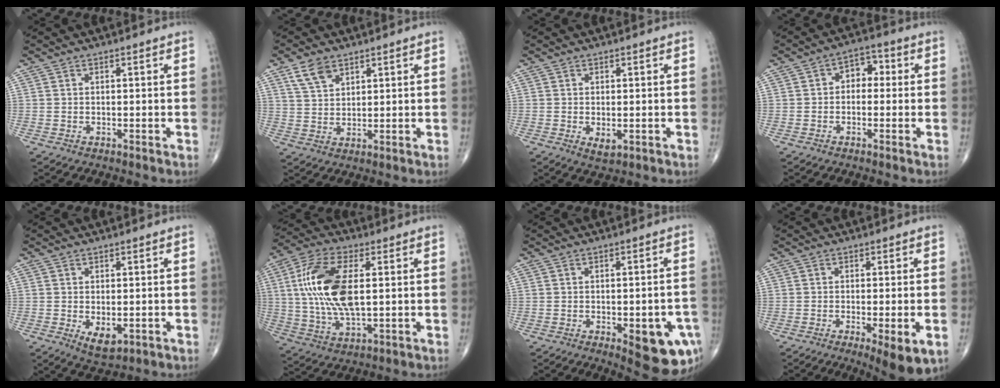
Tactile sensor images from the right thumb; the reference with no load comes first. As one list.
[{"total": 5.2, "force": [3.3, 3.0, 2.8], "torque": [-0.044, -0.015, 0.069]}, {"total": 2.4, "force": [-0.5, 1.3, 2.0], "torque": [-0.030, -0.006, -0.003]}, {"total": 5.1, "force": [0.3, 3.7, 3.6], "torque": [-0.025, 0.020, -0.009]}, {"total": 4.6, "force": [-1.0, 2.5, 3.7], "torque": [-0.057, -0.011, -0.007]}, {"total": 16.8, "force": [2.3, 7.9, 14.6], "torque": [-0.298, 0.000, 0.044]}, {"total": 12.4, "force": [-4.5, 4.8, 10.5], "torque": [-0.110, 0.009, -0.041]}, {"total": 8.3, "force": [-3.1, 2.1, 7.4], "torque": [-0.107, -0.011, -0.042]}]